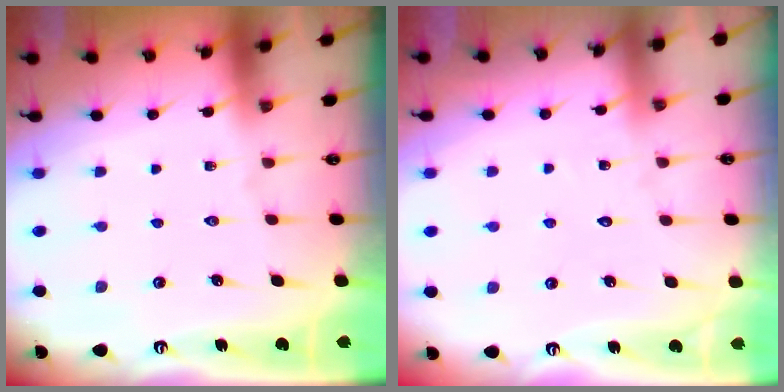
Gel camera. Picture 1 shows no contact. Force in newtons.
{"total": 5.1, "press": 5.1, "slide": 0.6}